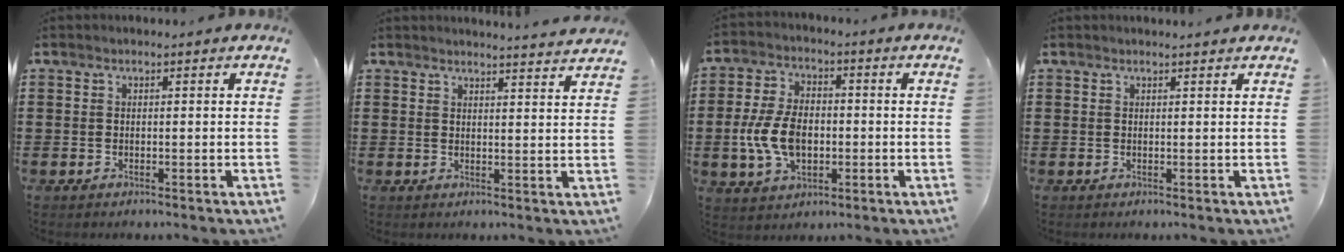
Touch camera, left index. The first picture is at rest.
{"total": 2.8, "force": [2.7, -0.5, 0.2], "torque": [-0.005, -0.016, 0.048]}
{"total": 8.9, "force": [-1.4, 5.5, 6.8], "torque": [-0.163, 0.005, -0.033]}
{"total": 0.6, "force": [0.6, 0.0, 0.2], "torque": [-0.005, -0.002, 0.013]}